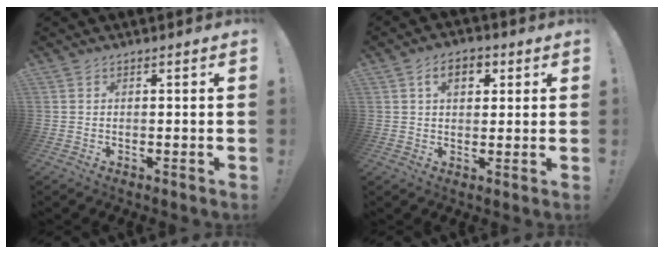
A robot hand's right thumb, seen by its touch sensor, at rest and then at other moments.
{"total": 6.6, "force": [2.5, 4.3, 4.4], "torque": [-0.061, 0.005, 0.042]}